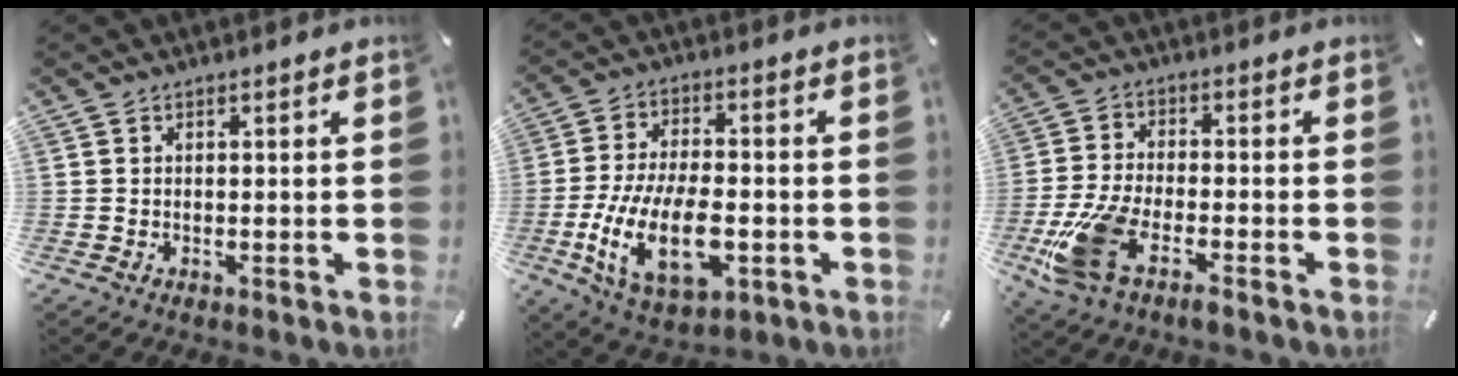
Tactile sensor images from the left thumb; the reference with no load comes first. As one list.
[{"total": 17.2, "force": [-5.1, 9.3, 13.5], "torque": [-0.268, 0.004, -0.085]}, {"total": 12.2, "force": [-6.3, 4.9, 9.2], "torque": [-0.197, 0.010, -0.113]}]